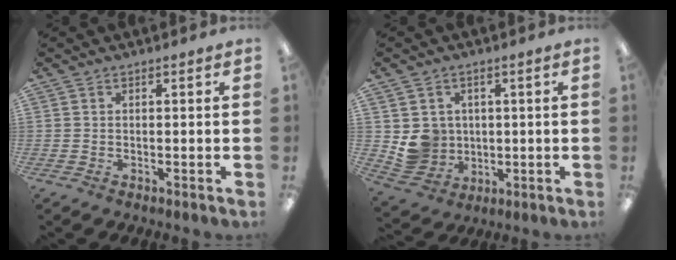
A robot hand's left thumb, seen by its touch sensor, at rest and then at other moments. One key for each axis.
{"total": 7.1, "fx": 1.5, "fy": 6.8, "fz": 1.1, "tx": -0.026, "ty": -0.005, "tz": 0.037}